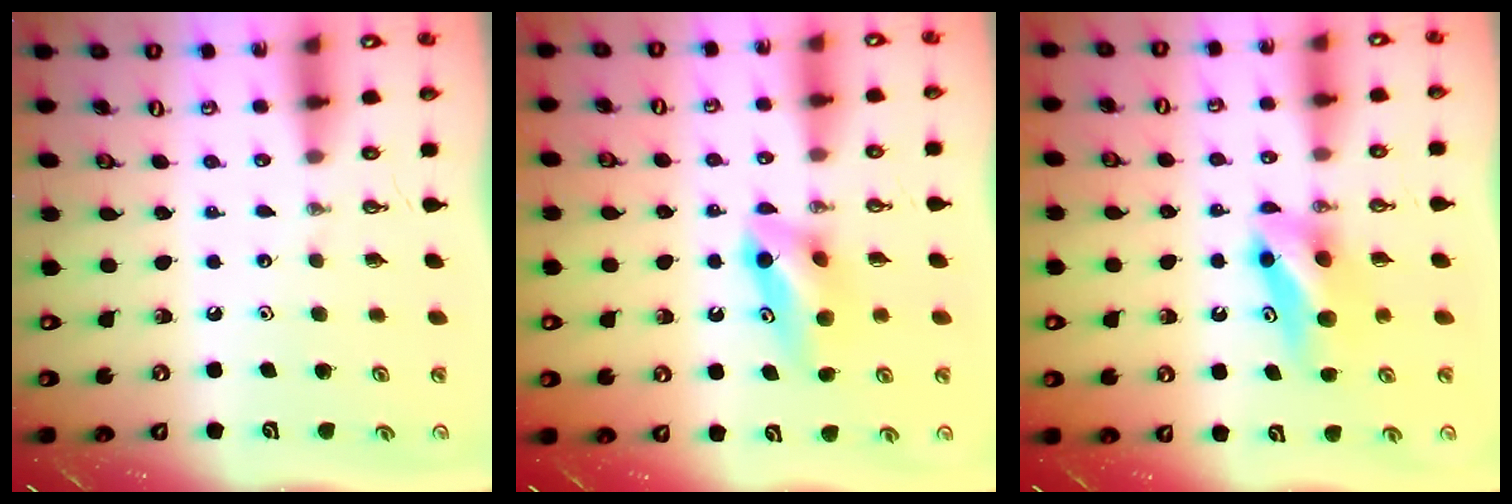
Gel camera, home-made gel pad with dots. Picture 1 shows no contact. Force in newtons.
{"total": 8.3, "press": 8.2, "slide": 1.3}
{"total": 7.9, "press": 7.2, "slide": 3.4}